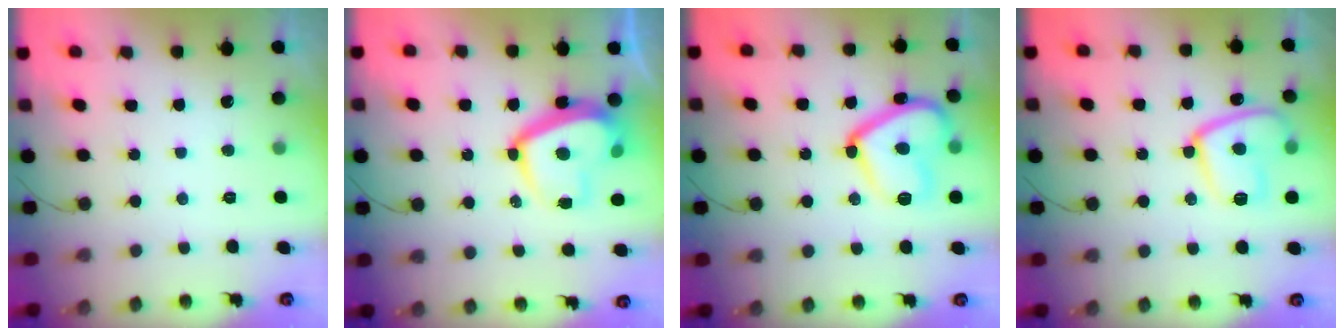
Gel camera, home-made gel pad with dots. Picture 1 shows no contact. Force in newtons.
{"total": 14.4, "press": 14.3, "slide": 1.3}
{"total": 16.9, "press": 16.8, "slide": 1.5}
{"total": 14.4, "press": 14.3, "slide": 1.3}